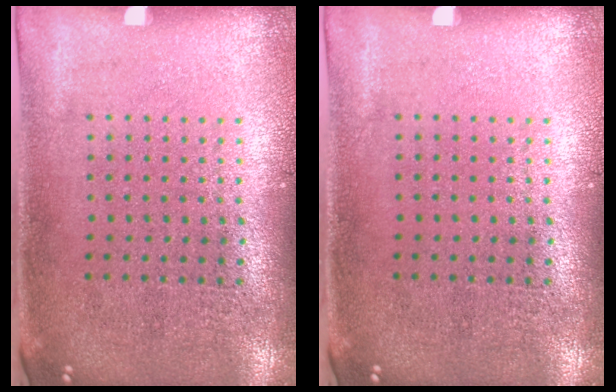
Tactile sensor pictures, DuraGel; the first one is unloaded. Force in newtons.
{"total": 0.0}